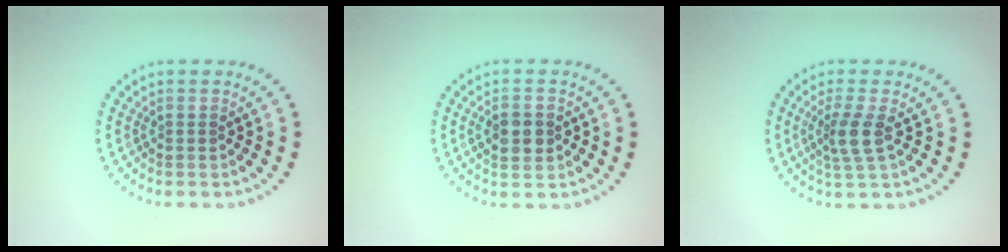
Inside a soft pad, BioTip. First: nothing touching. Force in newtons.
{"total": 3.1, "press": 3.1, "slide": 0.0}
{"total": 2.5, "press": 2.0, "slide": 1.5}